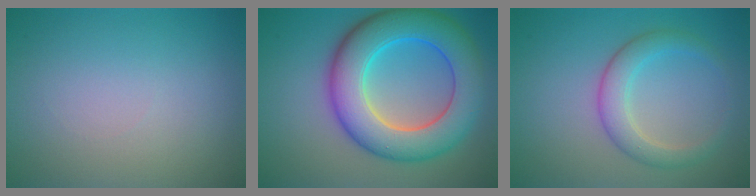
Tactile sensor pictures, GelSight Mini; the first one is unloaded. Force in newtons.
{"total": 10.2, "press": 10.2, "slide": 0.2}
{"total": 3.3, "press": 3.3, "slide": 0.1}